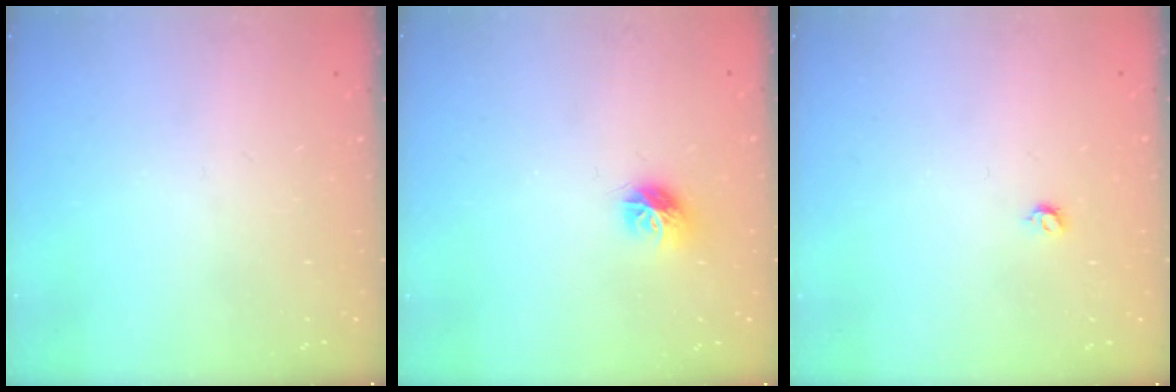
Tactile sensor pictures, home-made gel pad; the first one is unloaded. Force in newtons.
{"total": 8.1, "press": 8.1, "slide": 0.2}
{"total": 3.4, "press": 3.4, "slide": 0.6}